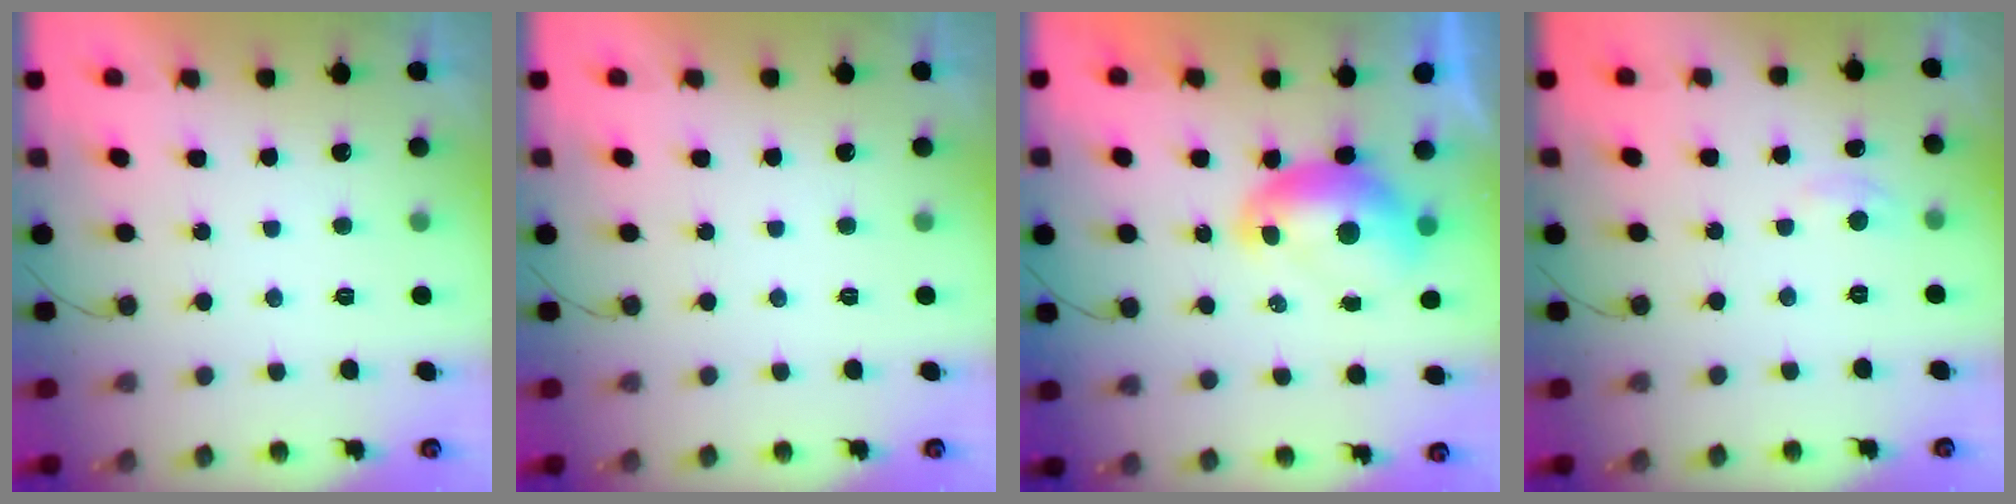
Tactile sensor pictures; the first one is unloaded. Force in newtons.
{"total": 0.0}
{"total": 8.9, "press": 8.8, "slide": 1.0}
{"total": 2.6, "press": 2.6, "slide": 0.3}